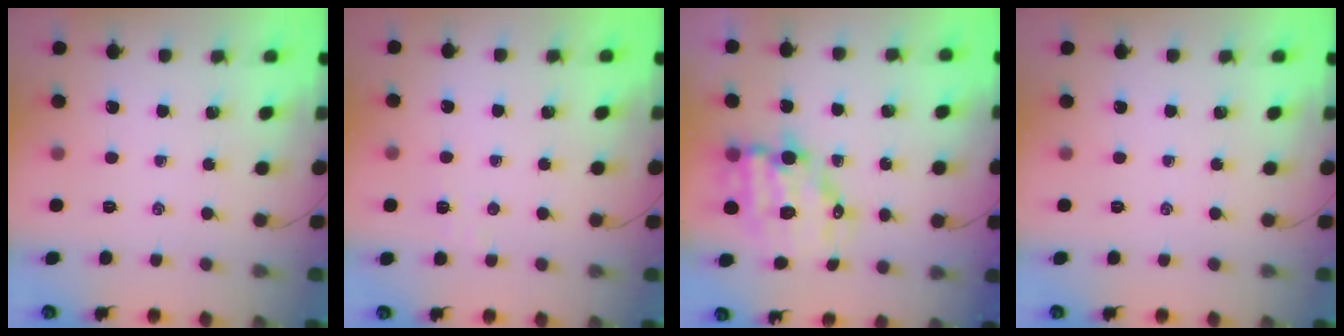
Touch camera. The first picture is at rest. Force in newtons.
{"total": 2.9, "press": 2.8, "slide": 0.6}
{"total": 10.8, "press": 10.4, "slide": 2.7}
{"total": 0.0}